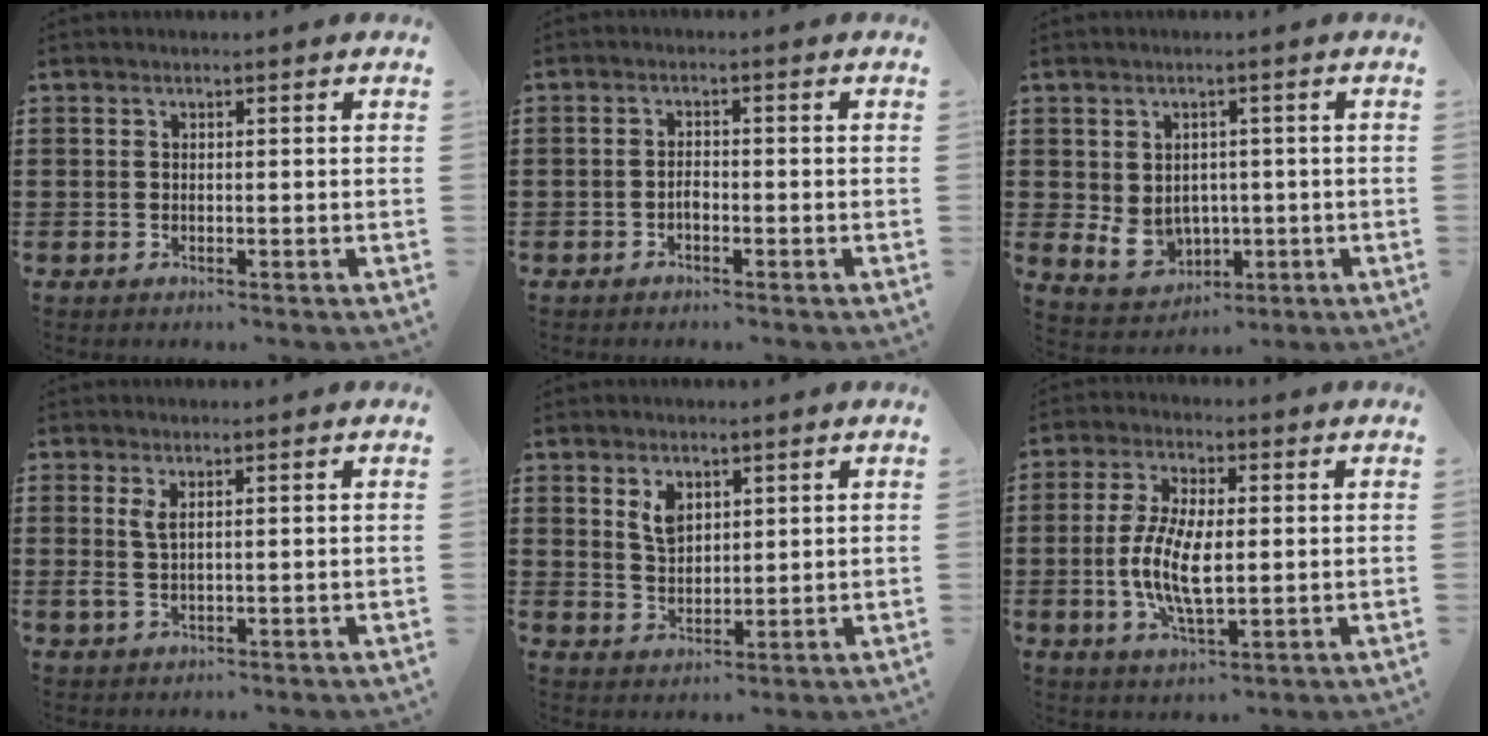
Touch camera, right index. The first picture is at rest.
{"total": 1.4, "force": [-0.8, 0.7, 0.9], "torque": [-0.020, 0.000, -0.016]}
{"total": 5.1, "force": [-0.3, 4.4, 2.7], "torque": [-0.065, 0.003, -0.006]}
{"total": 2.0, "force": [0.5, 0.7, 1.8], "torque": [-0.038, 0.004, 0.009]}
{"total": 3.8, "force": [2.1, 2.2, 2.2], "torque": [-0.052, 0.005, 0.040]}
{"total": 8.8, "force": [-0.5, 3.5, 8.0], "torque": [-0.176, -0.006, -0.015]}